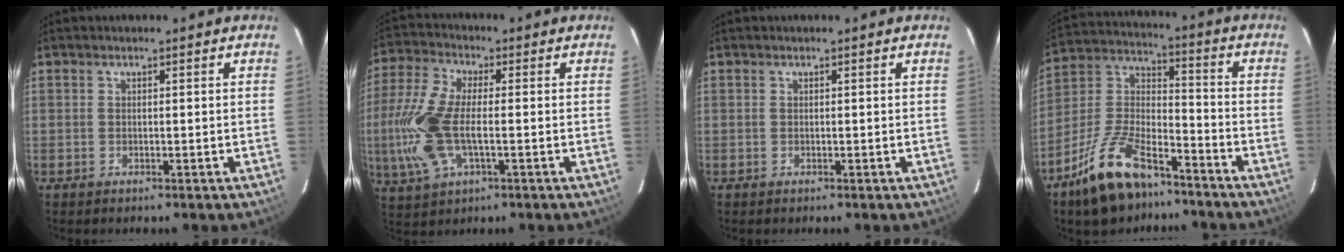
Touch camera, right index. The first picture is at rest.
{"total": 14.5, "force": [-2.0, 6.5, 12.7], "torque": [-0.292, 0.002, -0.042]}
{"total": 0.0}
{"total": 16.5, "force": [-11.2, 7.0, 10.0], "torque": [-0.208, 0.012, -0.203]}